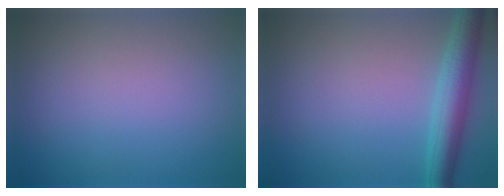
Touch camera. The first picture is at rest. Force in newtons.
{"total": 4.3, "press": 4.3, "slide": 0.2}